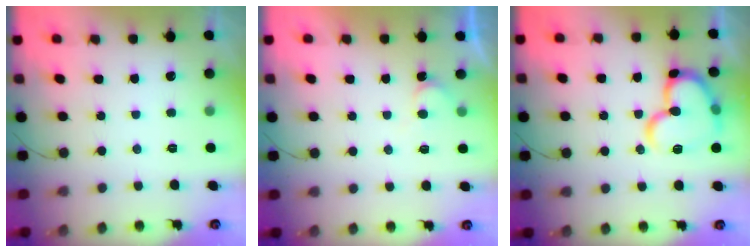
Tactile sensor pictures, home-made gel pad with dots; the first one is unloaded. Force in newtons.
{"total": 3.8, "press": 3.8, "slide": 0.3}
{"total": 17.4, "press": 17.3, "slide": 2.1}